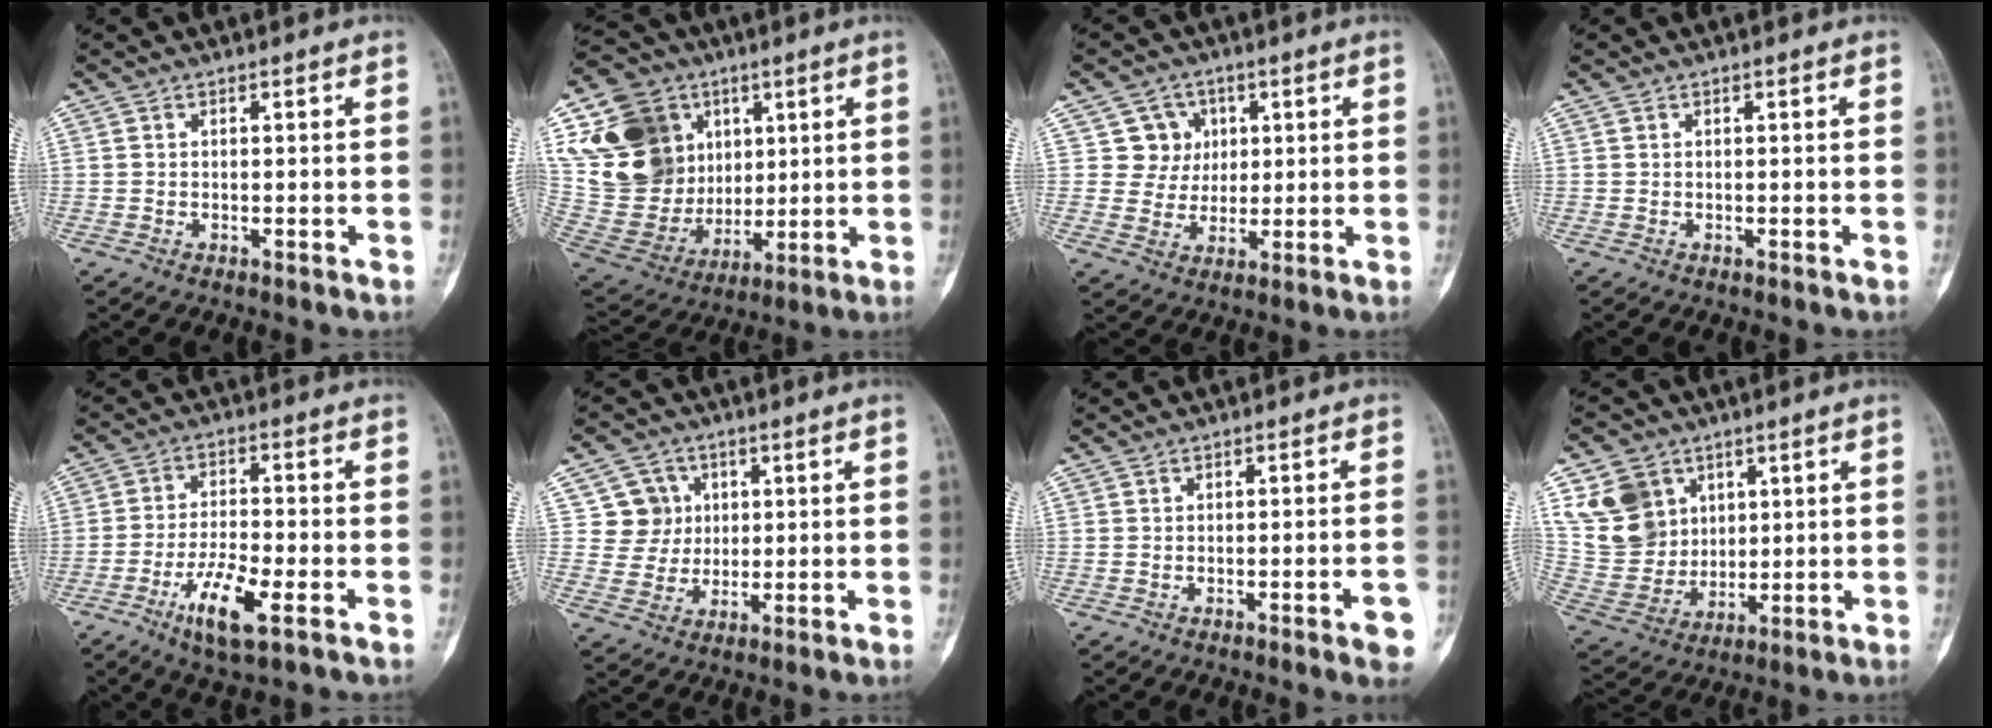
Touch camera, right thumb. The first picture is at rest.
{"total": 23.3, "force": [7.6, 18.9, 11.4], "torque": [-0.201, 0.006, 0.163]}
{"total": 6.7, "force": [2.1, 6.4, 0.7], "torque": [0.032, -0.001, 0.032]}
{"total": 0.0}
{"total": 9.3, "force": [-4.3, 2.4, 7.9], "torque": [-0.156, 0.009, -0.073]}
{"total": 7.3, "force": [2.0, 6.9, 0.9], "torque": [0.024, -0.001, 0.034]}
{"total": 3.6, "force": [-1.7, 0.5, 3.2], "torque": [-0.038, 0.005, -0.022]}
{"total": 13.7, "force": [5.7, 11.3, 5.2], "torque": [-0.079, -0.014, 0.127]}